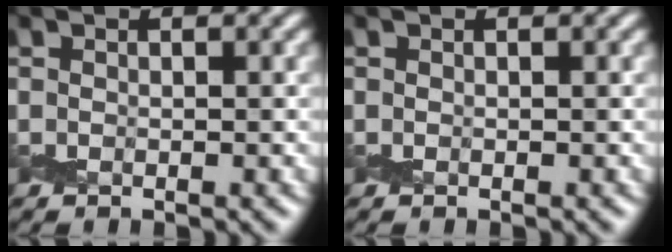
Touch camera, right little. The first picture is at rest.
{"total": 0.0}